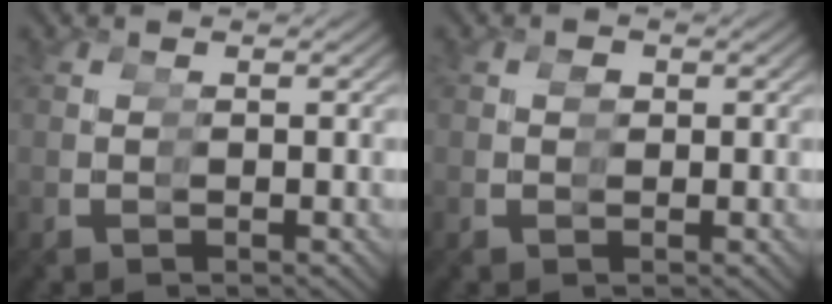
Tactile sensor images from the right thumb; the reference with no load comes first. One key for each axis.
{"total": 0.7, "fx": 0.3, "fy": 0.5, "fz": -0.3, "tx": 0.005, "ty": -0.004, "tz": 0.007}